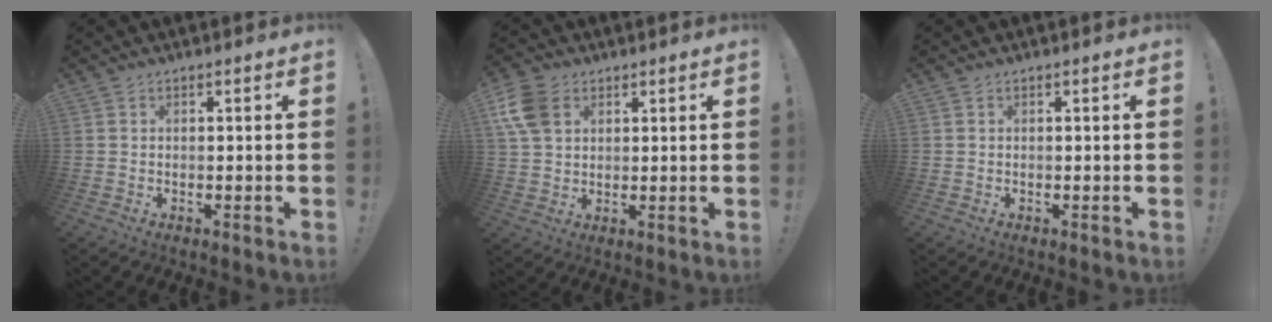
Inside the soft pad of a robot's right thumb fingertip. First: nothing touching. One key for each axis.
{"total": 10.2, "fx": 3.8, "fy": 7.3, "fz": 6.0, "tx": -0.111, "ty": 0.001, "tz": 0.077}
{"total": 0.0}